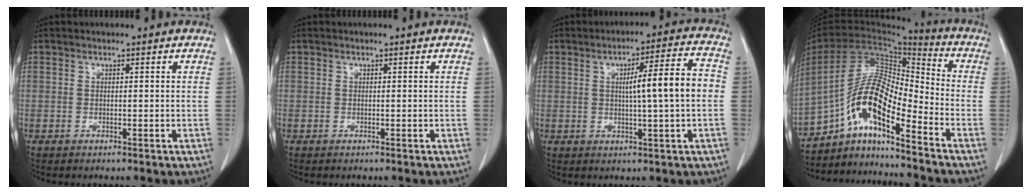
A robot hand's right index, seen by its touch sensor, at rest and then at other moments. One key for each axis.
{"total": 0.0}
{"total": 9.2, "fx": 0.1, "fy": 0.2, "fz": 9.2, "tx": -0.136, "ty": 0.016, "tz": 0.001}
{"total": 14.2, "fx": -8.3, "fy": 3.0, "fz": 11.1, "tx": -0.214, "ty": 0.024, "tz": -0.147}